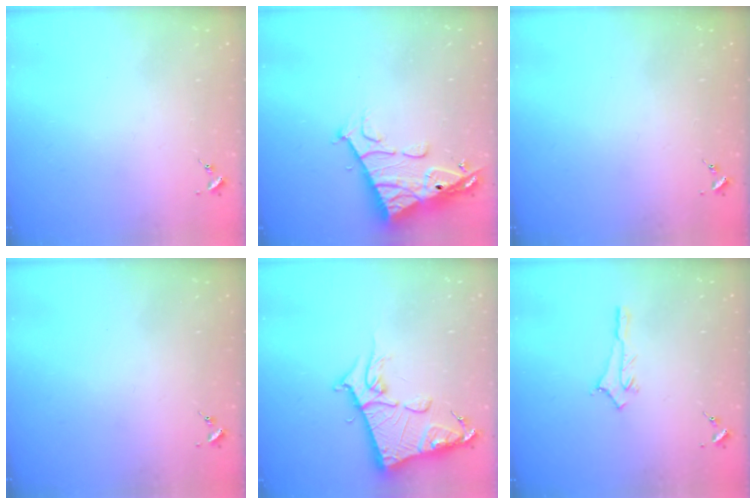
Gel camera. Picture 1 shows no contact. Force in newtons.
{"total": 15.6, "press": 15.5, "slide": 1.5}
{"total": 0.0}
{"total": 0.0}
{"total": 14.8, "press": 14.8, "slide": 1.5}
{"total": 2.9, "press": 2.8, "slide": 0.4}